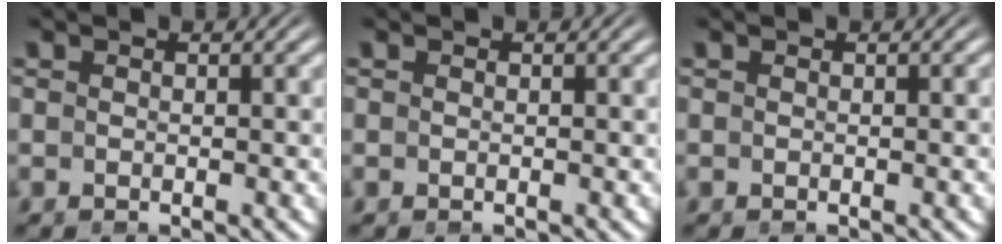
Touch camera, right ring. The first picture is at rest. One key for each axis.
{"total": 0.0}
{"total": 0.0}